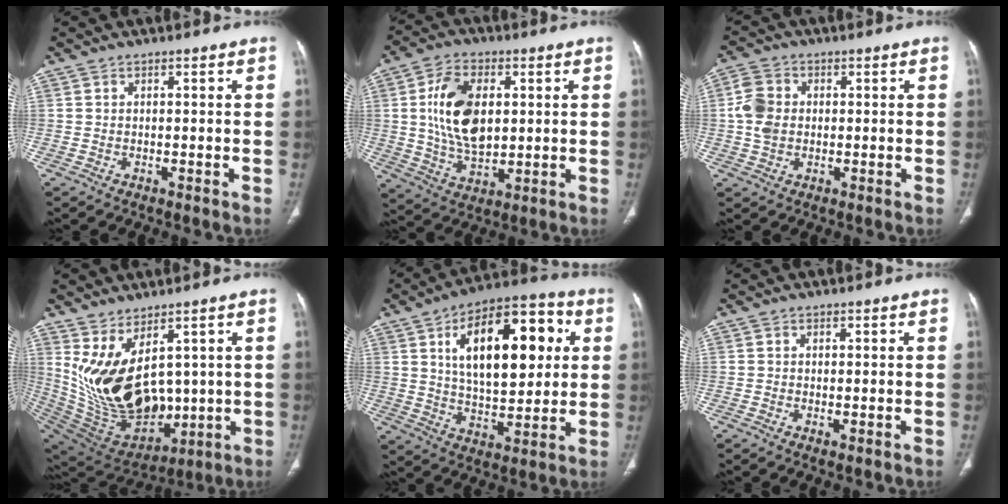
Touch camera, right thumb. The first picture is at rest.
{"total": 14.4, "force": [2.4, 8.7, 11.2], "torque": [-0.191, -0.008, 0.048]}
{"total": 6.2, "force": [0.3, 4.9, 3.9], "torque": [-0.074, 0.007, 0.003]}
{"total": 19.0, "force": [4.1, 10.9, 15.0], "torque": [-0.267, -0.041, 0.121]}
{"total": 22.1, "force": [6.0, 10.8, 18.3], "torque": [-0.245, 0.000, 0.091]}
{"total": 0.8, "force": [-0.1, 0.4, 0.7], "torque": [-0.018, -0.004, -0.002]}